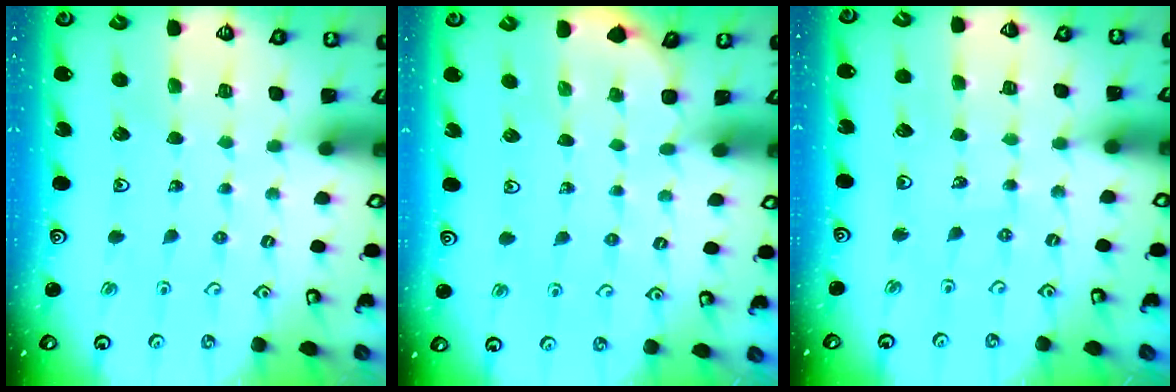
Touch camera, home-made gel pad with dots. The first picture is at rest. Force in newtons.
{"total": 2.1, "press": 2.1, "slide": 0.2}
{"total": 5.1, "press": 4.4, "slide": 2.6}